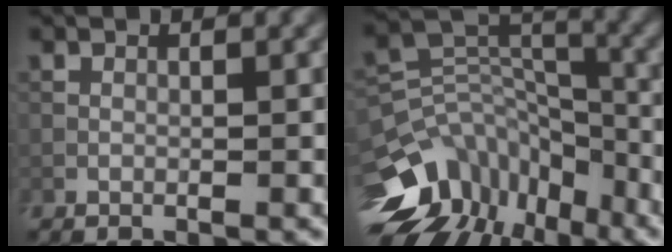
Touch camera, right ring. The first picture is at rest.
{"total": 11.1, "force": [-6.4, 7.2, 5.5], "torque": [-0.101, 0.033, -0.109]}